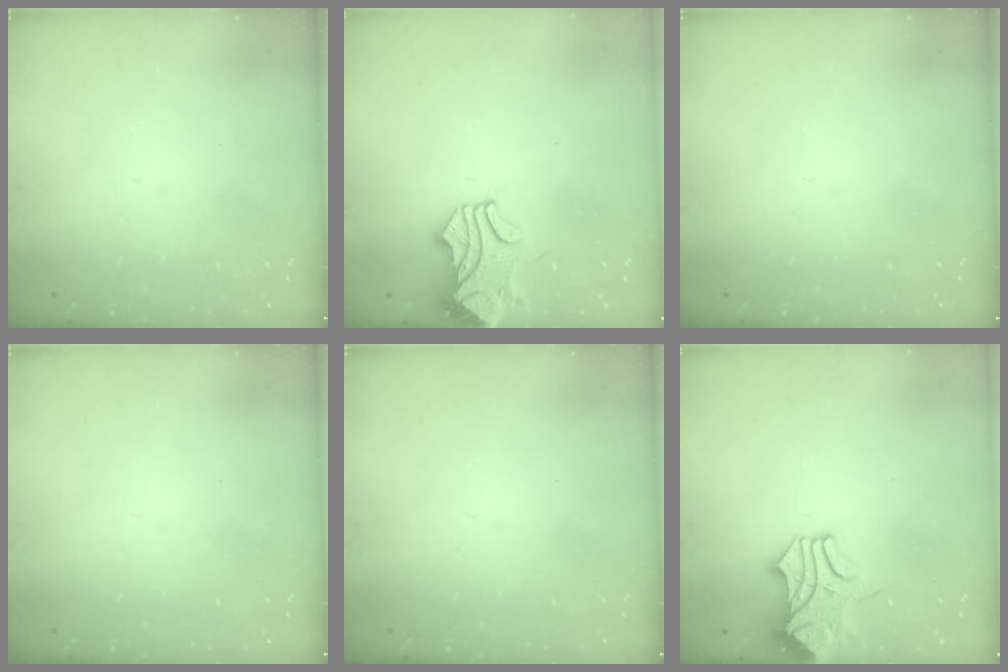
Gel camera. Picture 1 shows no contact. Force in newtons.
{"total": 1.9, "press": 1.8, "slide": 0.6}
{"total": 0.0}
{"total": 0.0}
{"total": 0.0}
{"total": 1.9, "press": 1.9, "slide": 0.1}